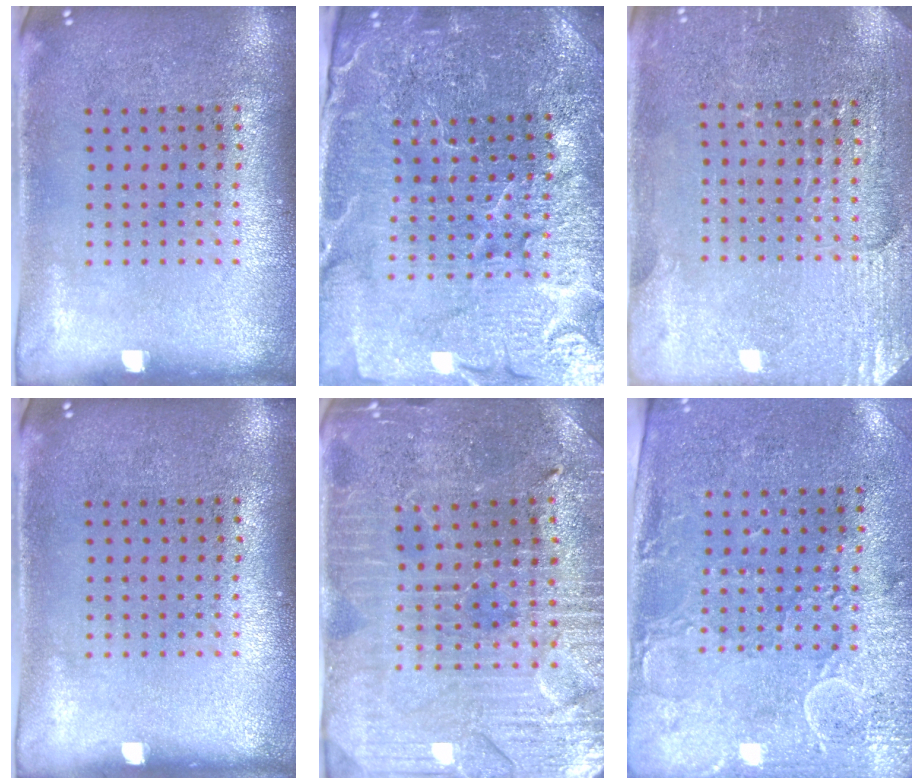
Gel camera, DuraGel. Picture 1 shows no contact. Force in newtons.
{"total": 5.2, "press": 4.9, "slide": 1.9}
{"total": 2.9, "press": 2.8, "slide": 0.3}
{"total": 0.0}
{"total": 3.3, "press": 3.3, "slide": 0.5}
{"total": 2.9, "press": 2.4, "slide": 1.7}